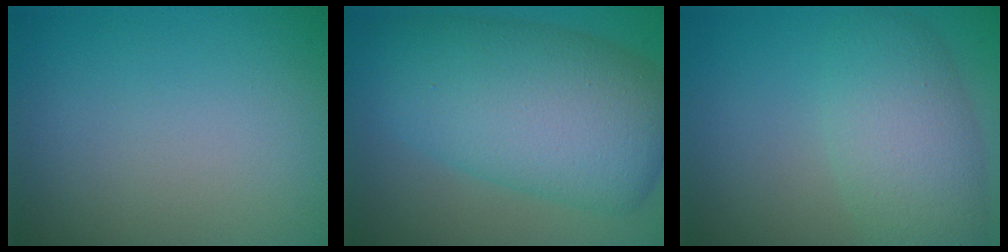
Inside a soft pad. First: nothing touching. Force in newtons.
{"total": 10.4, "press": 10.4, "slide": 0.2}
{"total": 5.1, "press": 5.1, "slide": 0.2}